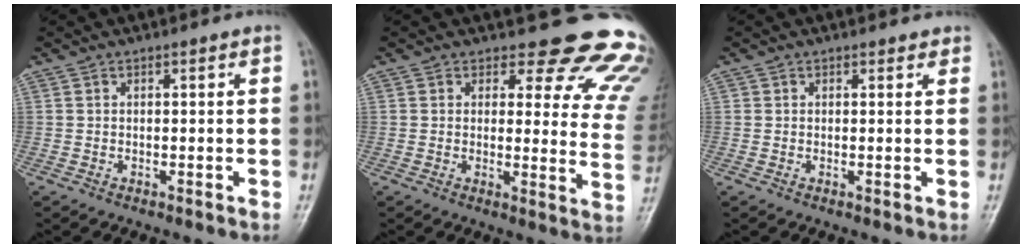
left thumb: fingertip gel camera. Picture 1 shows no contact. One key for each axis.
{"total": 17.4, "fx": 15.5, "fy": 6.1, "fz": 4.7, "tx": 0.004, "ty": -0.132, "tz": 0.142}
{"total": 1.0, "fx": 0.6, "fy": 0.8, "fz": -0.2, "tx": 0.017, "ty": -0.003, "tz": 0.001}